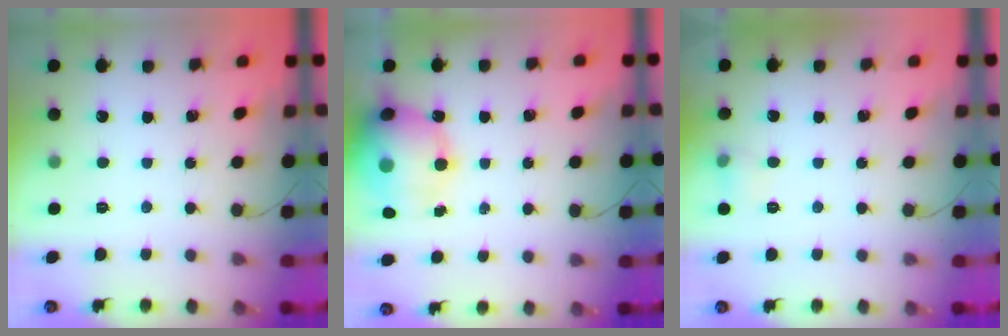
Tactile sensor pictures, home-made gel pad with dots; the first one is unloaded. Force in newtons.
{"total": 16.7, "press": 16.5, "slide": 2.8}
{"total": 5.6, "press": 5.3, "slide": 1.8}